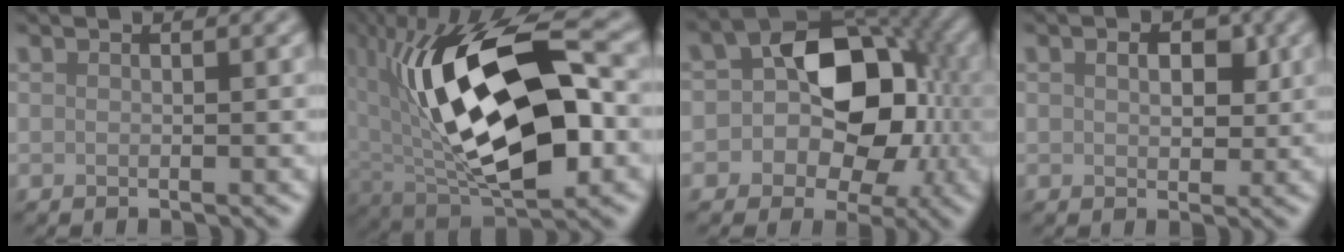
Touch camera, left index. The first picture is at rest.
{"total": 16.8, "force": [1.7, 8.2, 14.6], "torque": [-0.262, -0.005, 0.032]}
{"total": 11.9, "force": [-0.3, 9.0, 7.8], "torque": [-0.062, 0.021, -0.032]}
{"total": 2.4, "force": [0.6, 1.6, 1.6], "torque": [-0.030, -0.007, 0.012]}